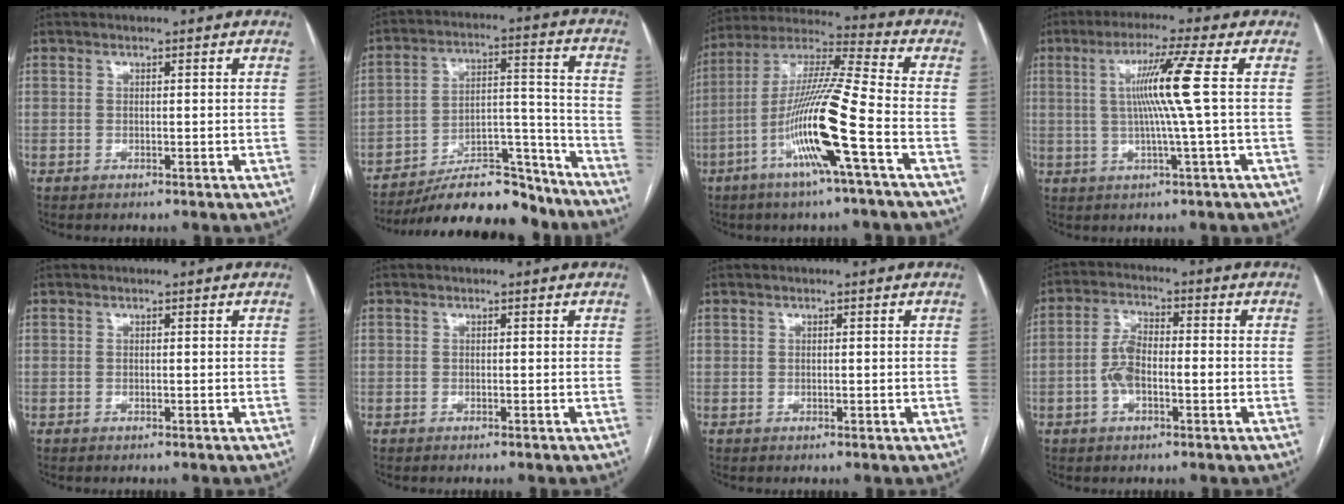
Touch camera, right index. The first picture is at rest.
{"total": 18.9, "force": [-16.9, 4.8, 7.2], "torque": [-0.097, 0.033, -0.262]}
{"total": 16.0, "force": [-5.8, -0.8, 14.9], "torque": [-0.295, -0.004, -0.115]}
{"total": 8.3, "force": [1.0, -2.2, 8.0], "torque": [-0.145, 0.004, 0.027]}
{"total": 0.0}
{"total": 0.0}
{"total": 0.7, "force": [0.2, 0.5, 0.5], "torque": [-0.009, 0.002, 0.008]}
{"total": 6.2, "force": [-1.1, 2.7, 5.5], "torque": [-0.122, 0.017, -0.025]}